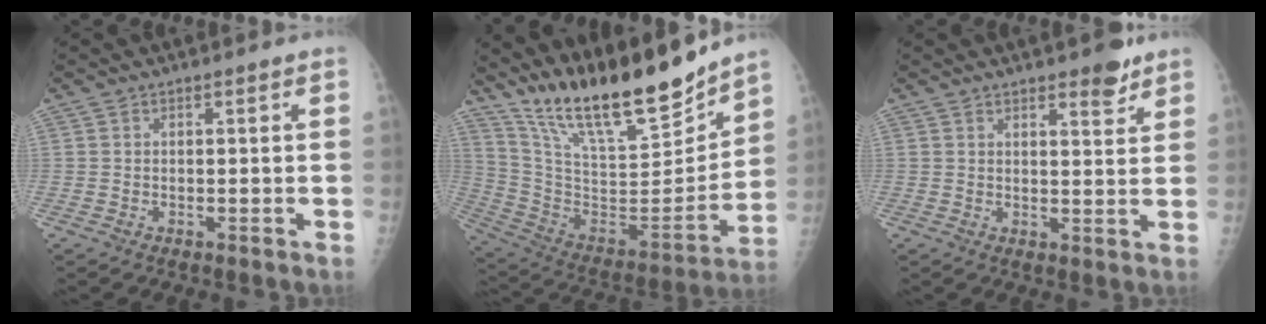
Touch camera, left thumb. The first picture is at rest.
{"total": 24.6, "force": [20.2, 5.6, 12.8], "torque": [-0.178, -0.110, 0.351]}
{"total": 4.8, "force": [3.4, 1.5, 3.0], "torque": [-0.028, -0.022, 0.045]}